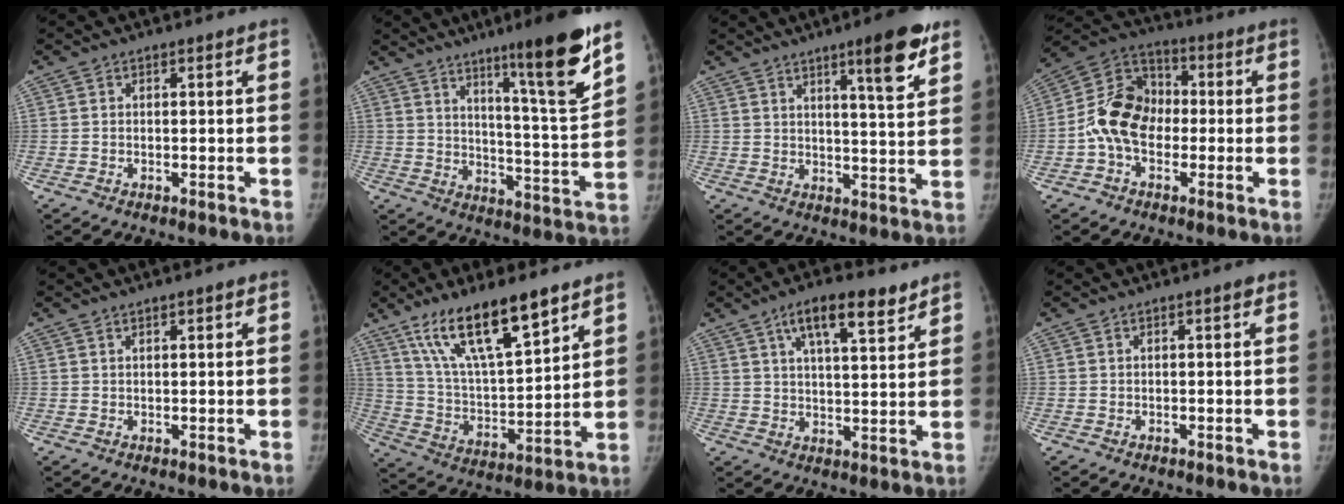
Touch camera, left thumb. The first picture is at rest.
{"total": 16.7, "force": [10.4, 0.9, 13.0], "torque": [-0.177, -0.069, 0.163]}
{"total": 10.4, "force": [6.3, 1.6, 8.2], "torque": [-0.102, -0.035, 0.086]}
{"total": 12.6, "force": [-1.9, 9.3, 8.3], "torque": [-0.134, 0.039, -0.048]}
{"total": 1.2, "force": [0.8, 0.4, 0.8], "torque": [-0.009, -0.002, 0.012]}
{"total": 18.5, "force": [12.0, 5.5, 13.0], "torque": [-0.204, -0.052, 0.230]}
{"total": 10.6, "force": [6.6, 3.5, 7.6], "torque": [-0.106, -0.027, 0.107]}
{"total": 0.6, "force": [0.3, 0.2, 0.5], "torque": [-0.007, 0.000, 0.002]}